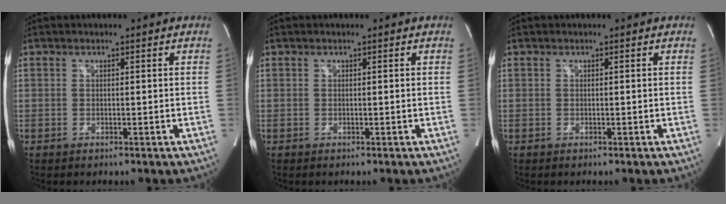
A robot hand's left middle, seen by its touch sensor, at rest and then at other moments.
{"total": 0.0}
{"total": 0.0}